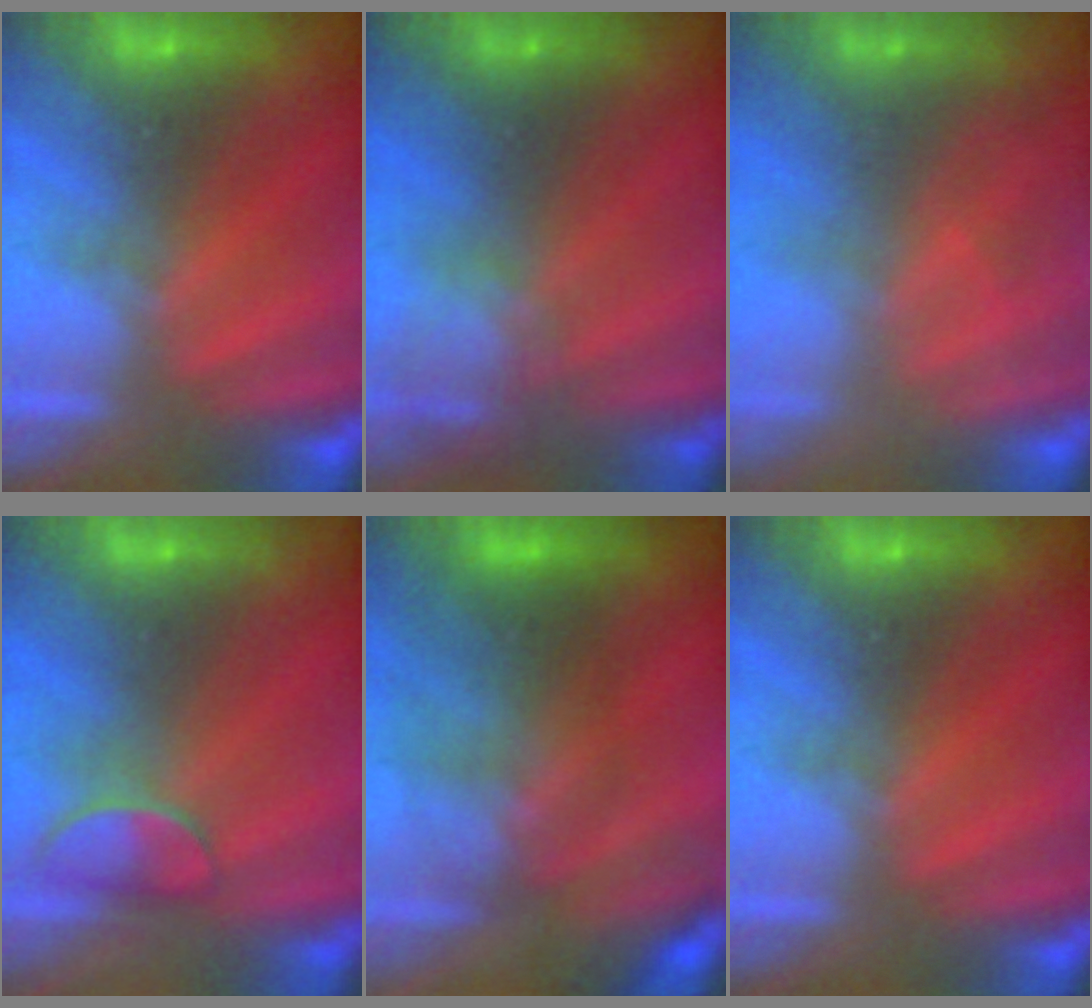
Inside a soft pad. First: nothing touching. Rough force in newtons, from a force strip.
{"total": 2.3}
{"total": 2.4}
{"total": 2.5}
{"total": 2.6}
{"total": 0.0}